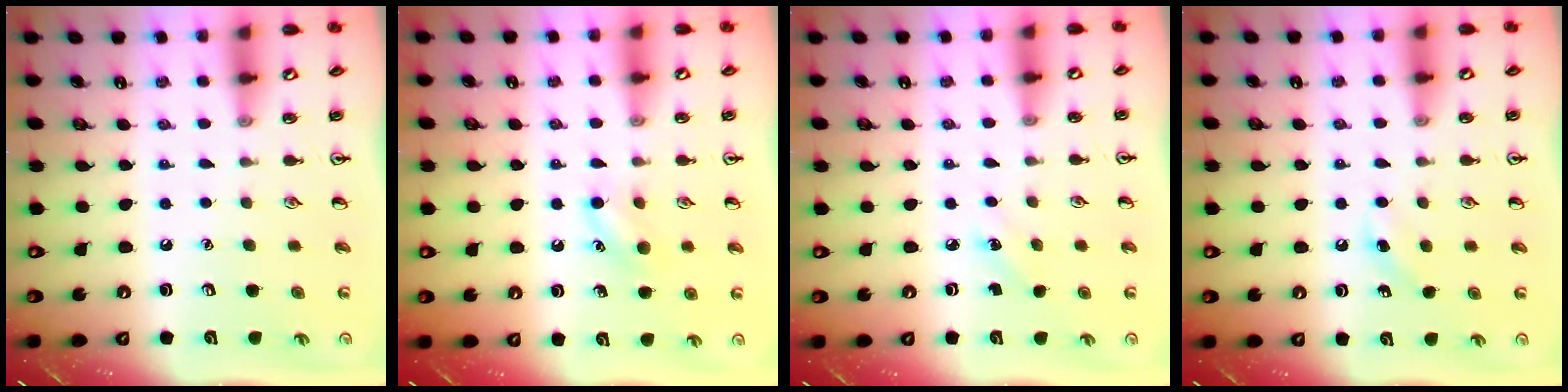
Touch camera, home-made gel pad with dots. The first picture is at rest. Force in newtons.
{"total": 8.0, "press": 7.8, "slide": 1.8}
{"total": 2.8, "press": 2.6, "slide": 1.0}
{"total": 4.5, "press": 4.2, "slide": 1.3}